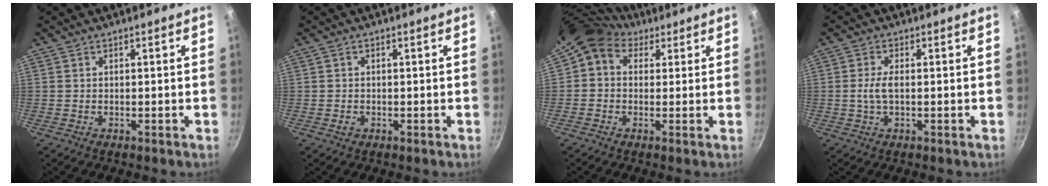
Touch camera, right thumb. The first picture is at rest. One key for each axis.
{"total": 1.3, "fx": -0.5, "fy": 1.1, "fz": 0.5, "tx": -0.005, "ty": 0.000, "tz": -0.008}
{"total": 7.6, "fx": 3.5, "fy": 5.9, "fz": 3.3, "tx": -0.045, "ty": 0.007, "tz": 0.042}
{"total": 3.3, "fx": -0.2, "fy": 1.2, "fz": 3.0, "tx": -0.067, "ty": 0.004, "tz": -0.005}